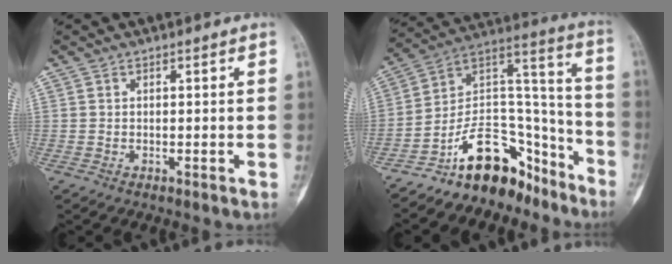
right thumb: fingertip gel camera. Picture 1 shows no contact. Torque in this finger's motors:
{"motor_torque": [2.92, -0.81, 0.98, -1.79, 0.11]}